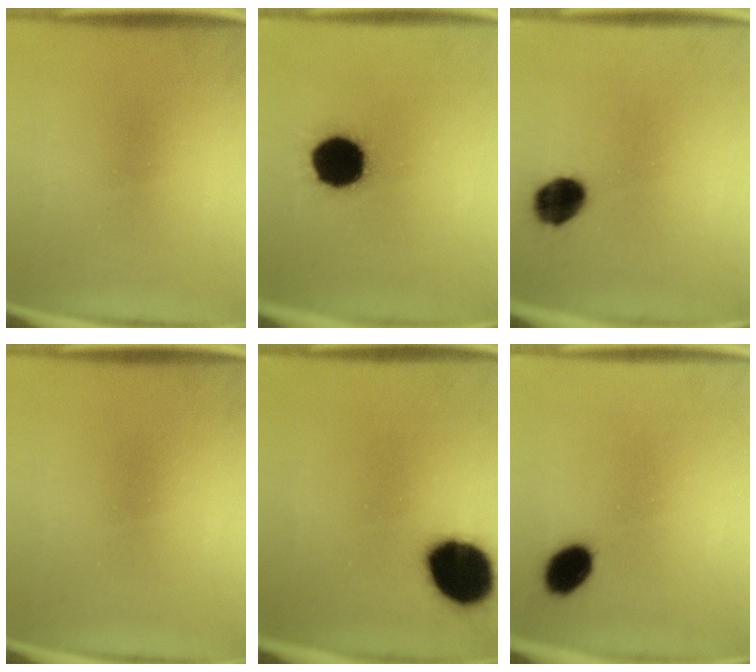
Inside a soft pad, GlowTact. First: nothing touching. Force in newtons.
{"total": 18.1}
{"total": 9.3}
{"total": 0.0}
{"total": 18.6}
{"total": 8.2}